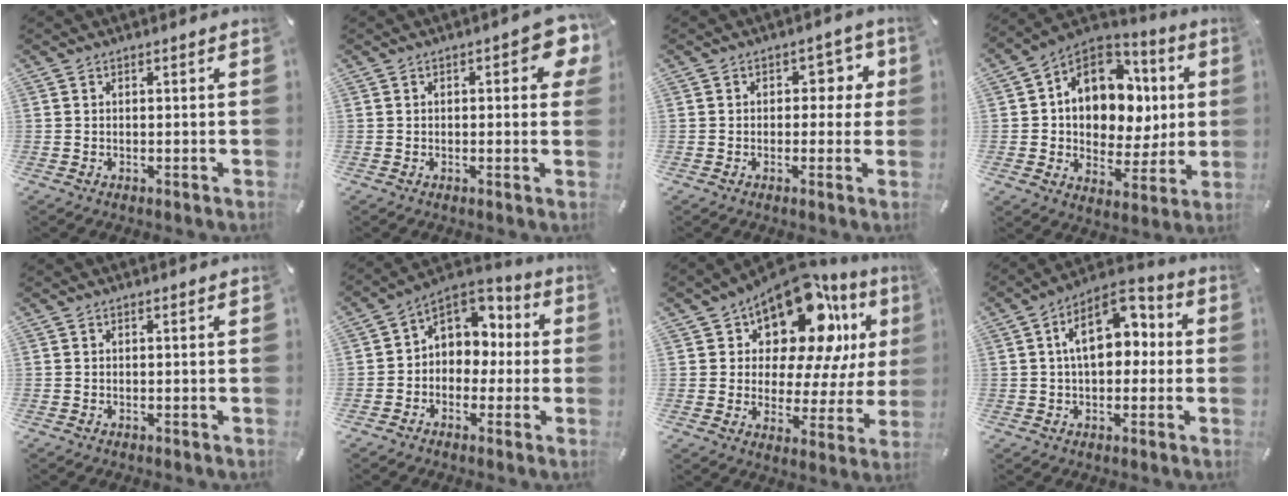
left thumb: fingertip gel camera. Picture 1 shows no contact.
{"total": 6.5, "force": [1.5, 2.8, 5.7], "torque": [-0.068, -0.004, 0.020]}
{"total": 5.5, "force": [0.9, 4.1, 3.6], "torque": [-0.036, 0.000, 0.006]}
{"total": 14.2, "force": [3.8, 11.6, 7.2], "torque": [-0.110, -0.026, 0.079]}
{"total": 0.0}
{"total": 8.6, "force": [1.2, 7.8, 3.5], "torque": [-0.062, -0.004, 0.028]}
{"total": 17.5, "force": [11.5, 8.8, 9.9], "torque": [-0.157, -0.089, 0.196]}
{"total": 12.6, "force": [2.6, 7.9, 9.5], "torque": [-0.141, 0.004, 0.046]}